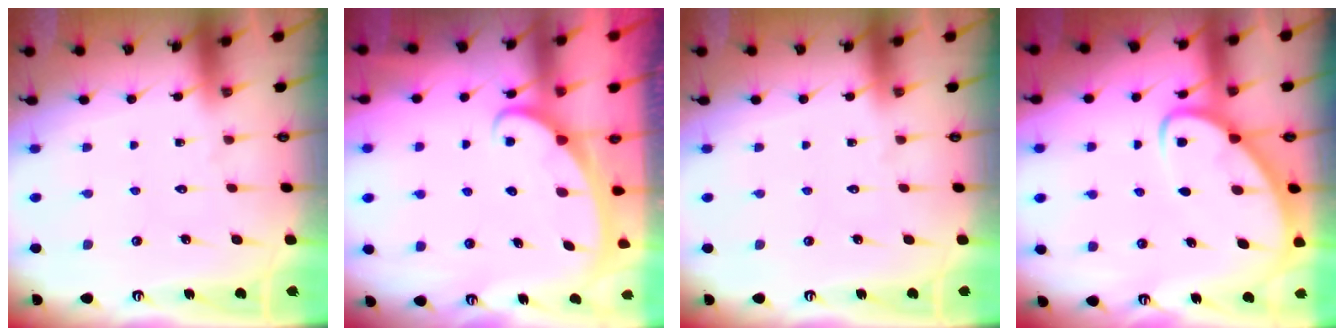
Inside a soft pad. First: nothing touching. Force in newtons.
{"total": 2.6, "press": 2.6, "slide": 0.4}
{"total": 0.0}
{"total": 4.4, "press": 4.3, "slide": 0.4}